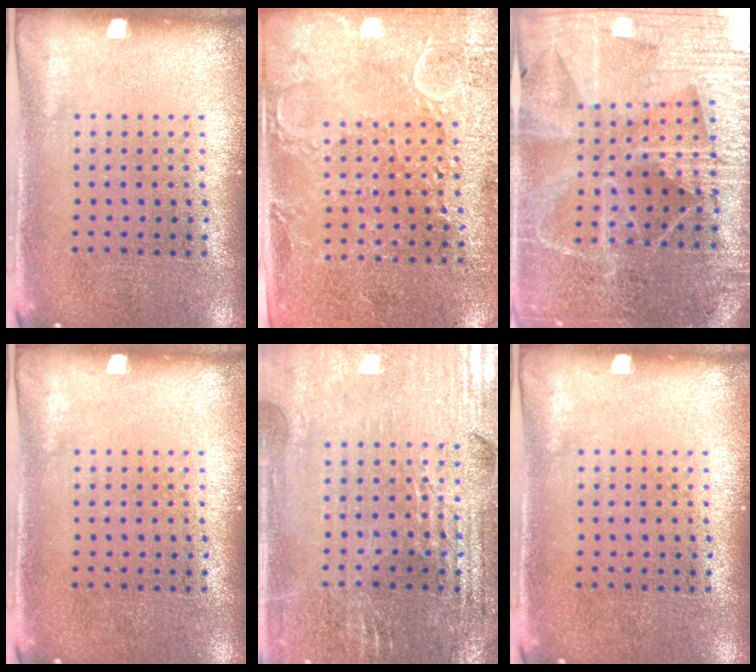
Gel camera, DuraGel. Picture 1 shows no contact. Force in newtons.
{"total": 2.8, "press": 2.7, "slide": 0.7}
{"total": 5.1, "press": 4.6, "slide": 2.3}
{"total": 0.0}
{"total": 2.7, "press": 2.7, "slide": 0.5}
{"total": 0.0}